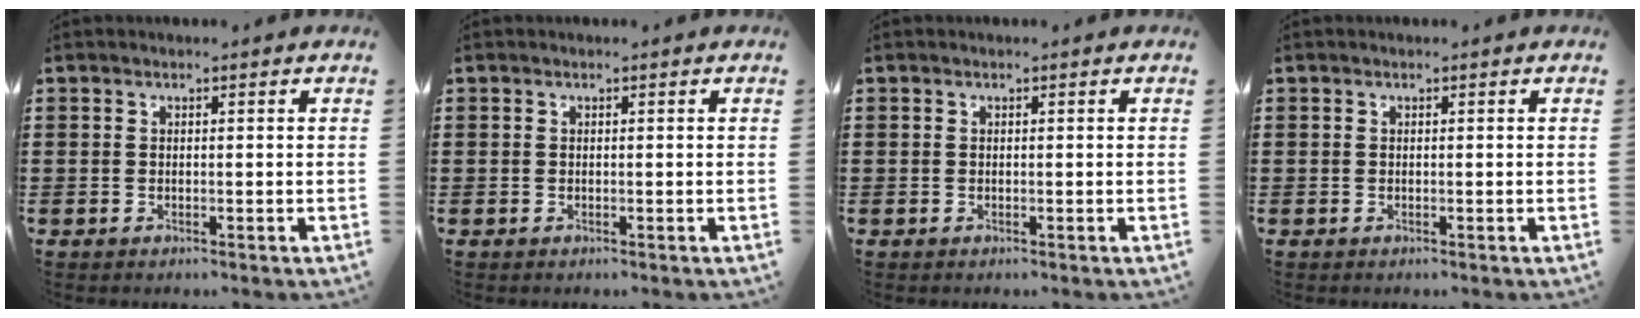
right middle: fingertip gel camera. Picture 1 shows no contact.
{"total": 0.0}
{"total": 0.0}
{"total": 0.0}